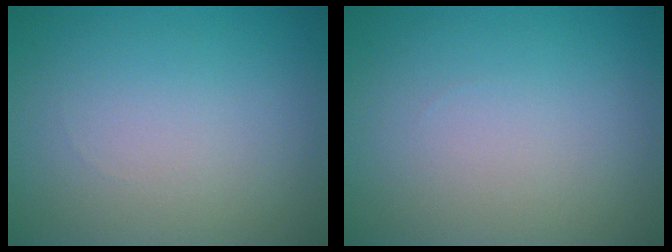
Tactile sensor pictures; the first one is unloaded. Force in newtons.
{"total": 0.0}